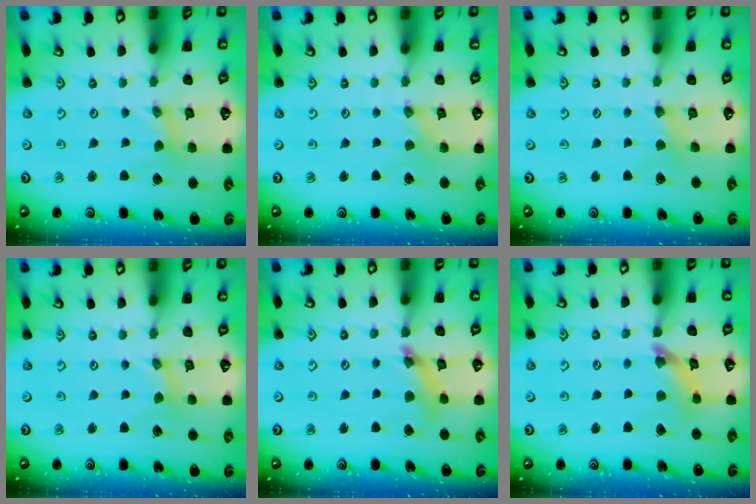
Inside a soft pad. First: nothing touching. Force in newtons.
{"total": 0.0}
{"total": 2.1, "press": 2.1, "slide": 0.4}
{"total": 0.0}
{"total": 8.3, "press": 8.3, "slide": 1.0}
{"total": 6.8, "press": 6.8, "slide": 0.6}